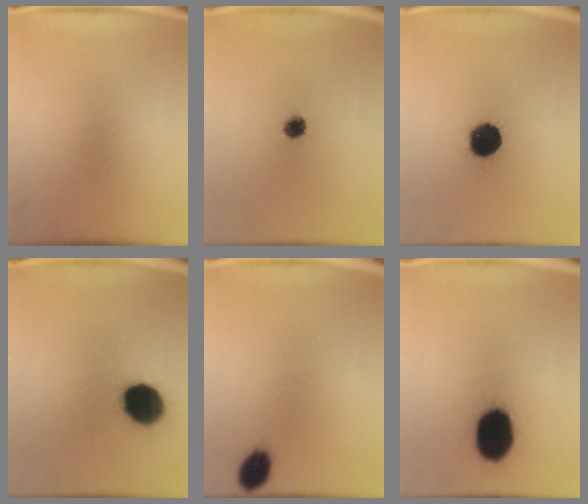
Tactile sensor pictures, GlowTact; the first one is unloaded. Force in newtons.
{"total": 3.9}
{"total": 13.3}
{"total": 18.5}
{"total": 5.0}
{"total": 16.7}